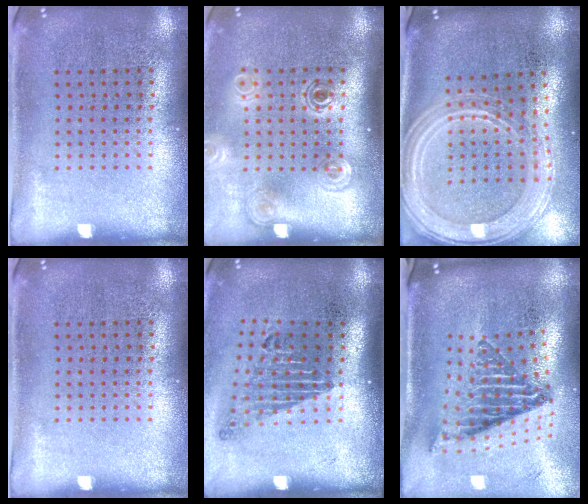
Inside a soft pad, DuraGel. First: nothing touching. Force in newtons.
{"total": 1.8, "press": 1.2, "slide": 1.3}
{"total": 2.3, "press": 2.1, "slide": 1.0}
{"total": 0.0}
{"total": 1.7, "press": 1.2, "slide": 1.2}
{"total": 2.6, "press": 1.6, "slide": 2.0}